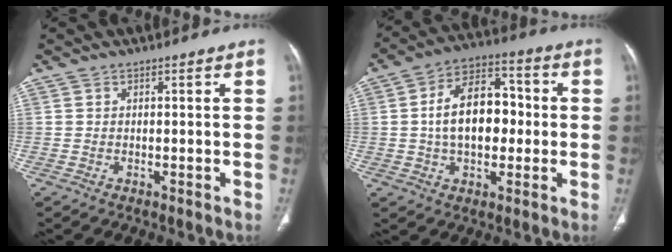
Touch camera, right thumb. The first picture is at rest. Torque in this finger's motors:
{"motor_torque": [0.48, 0.44, 1.18, 0.10, 0.38]}